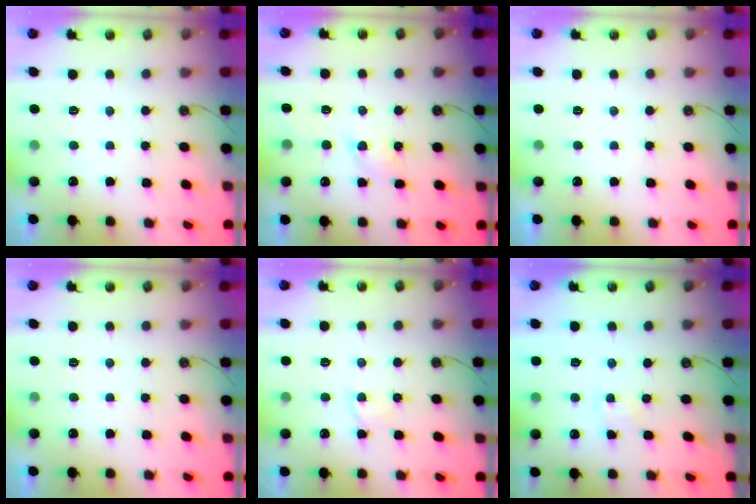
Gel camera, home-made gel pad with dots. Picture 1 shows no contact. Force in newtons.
{"total": 3.8, "press": 3.8, "slide": 0.7}
{"total": 0.0}
{"total": 0.0}
{"total": 3.3, "press": 3.3, "slide": 0.4}
{"total": 2.7, "press": 2.7, "slide": 0.3}